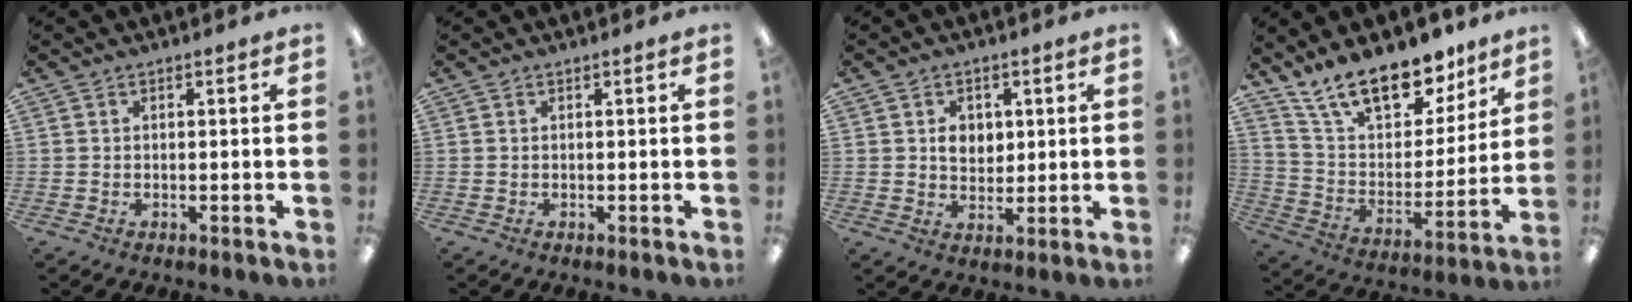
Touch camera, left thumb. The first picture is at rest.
{"total": 0.0}
{"total": 4.5, "force": [1.5, 3.7, 2.1], "torque": [-0.021, -0.005, 0.018]}
{"total": 19.4, "force": [14.6, 8.8, 9.2], "torque": [-0.161, -0.092, 0.260]}